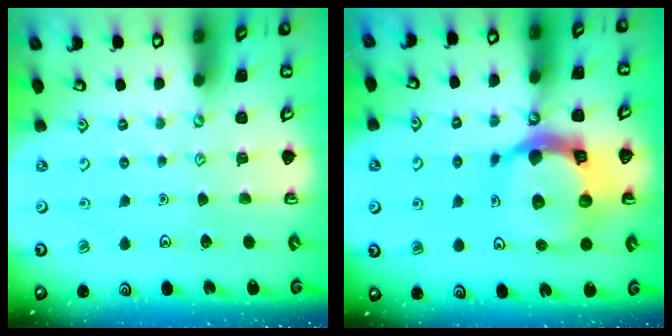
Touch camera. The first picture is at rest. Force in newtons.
{"total": 18.6, "press": 18.5, "slide": 2.2}